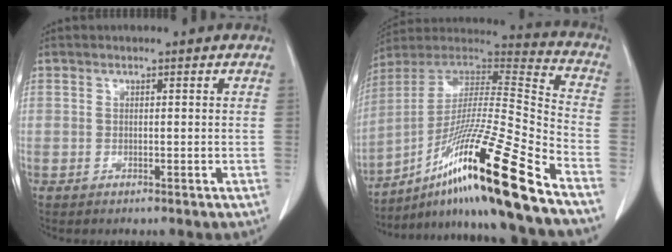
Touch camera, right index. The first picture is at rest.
{"total": 24.1, "force": [-15.0, -0.8, 18.9], "torque": [-0.333, -0.021, -0.272]}